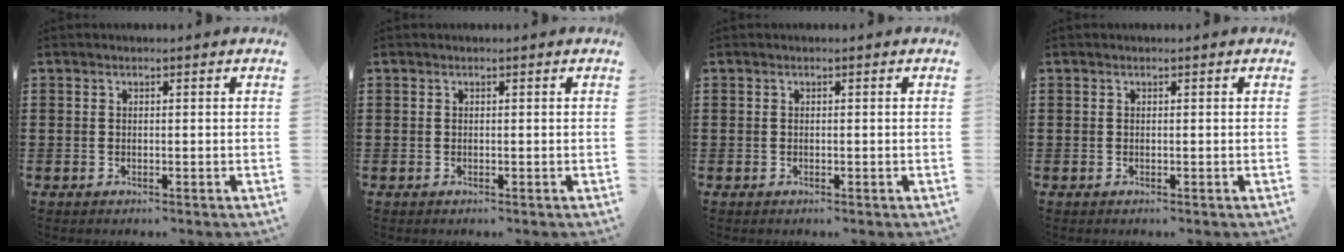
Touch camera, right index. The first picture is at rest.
{"total": 0.0}
{"total": 0.0}
{"total": 0.0}